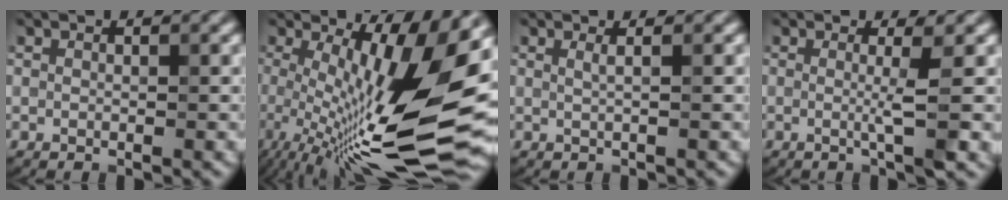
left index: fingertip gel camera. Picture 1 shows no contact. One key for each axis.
{"total": 15.8, "fx": -1.1, "fy": 4.4, "fz": 15.2, "tx": -0.232, "ty": -0.003, "tz": -0.017}
{"total": 1.4, "fx": 0.6, "fy": 0.6, "fz": 1.2, "tx": -0.010, "ty": -0.004, "tz": -0.005}
{"total": 3.0, "fx": 0.0, "fy": 0.5, "fz": 3.0, "tx": -0.049, "ty": -0.007, "tz": -0.009}